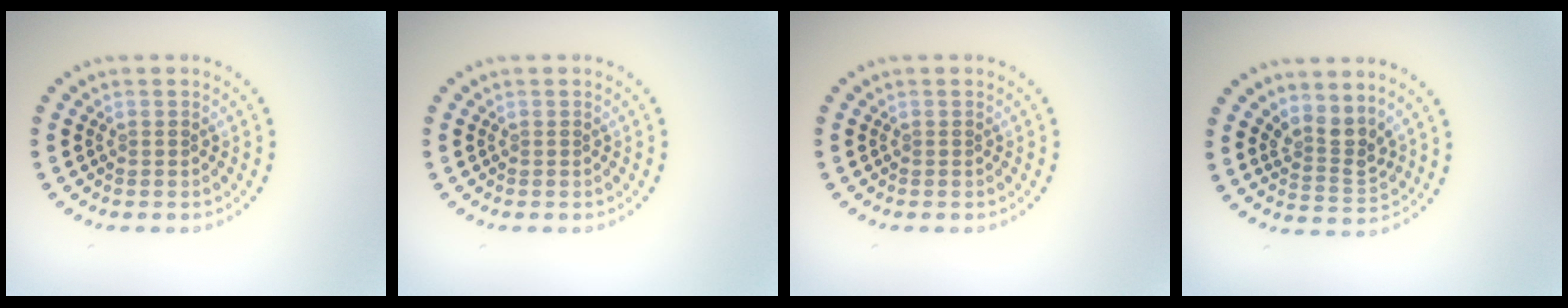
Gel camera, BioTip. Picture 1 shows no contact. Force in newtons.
{"total": 0.0}
{"total": 0.0}
{"total": 2.8, "press": 1.9, "slide": 2.0}